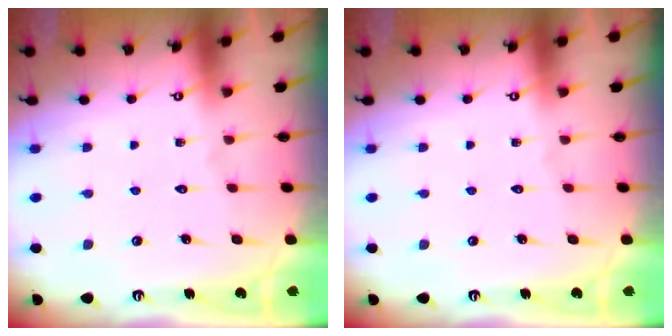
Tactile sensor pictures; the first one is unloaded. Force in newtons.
{"total": 0.0}